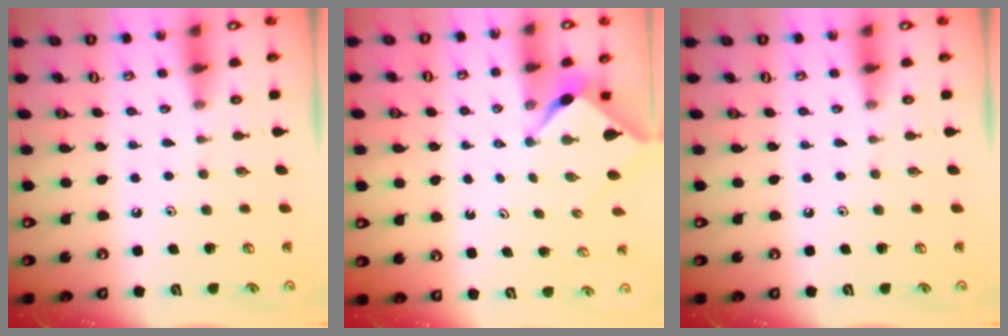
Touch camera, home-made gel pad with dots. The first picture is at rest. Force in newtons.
{"total": 2.3, "press": 2.3, "slide": 0.3}
{"total": 0.0}